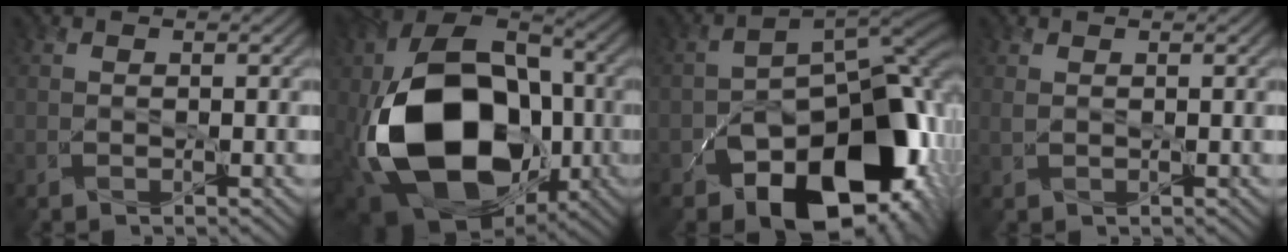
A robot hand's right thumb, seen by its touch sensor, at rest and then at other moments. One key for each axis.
{"total": 20.6, "fx": -3.9, "fy": 14.3, "fz": 14.3, "tx": -0.298, "ty": -0.026, "tz": -0.061}
{"total": 17.2, "fx": -7.9, "fy": 10.1, "fz": 11.4, "tx": -0.141, "ty": -0.034, "tz": -0.119}
{"total": 0.8, "fx": 0.4, "fy": 0.4, "fz": 0.6, "tx": -0.019, "ty": 0.002, "tz": 0.009}